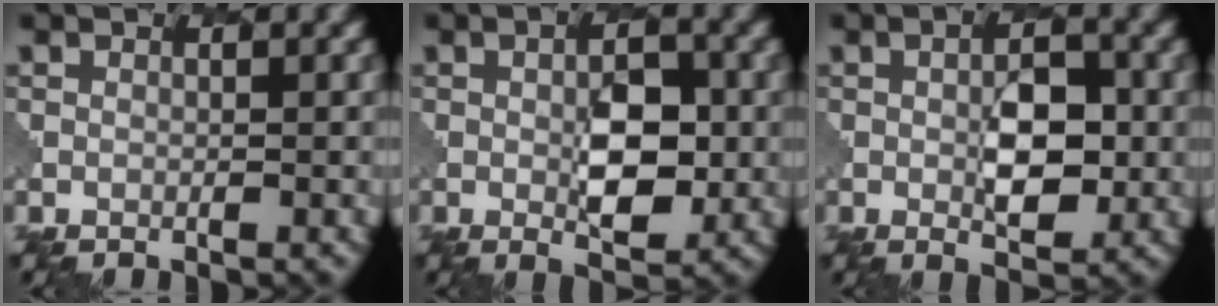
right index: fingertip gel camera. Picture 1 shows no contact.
{"total": 4.4, "force": [-0.1, 2.0, 3.9], "torque": [-0.060, -0.002, 0.000]}
{"total": 4.2, "force": [-0.1, 2.0, 3.7], "torque": [-0.056, -0.001, 0.000]}